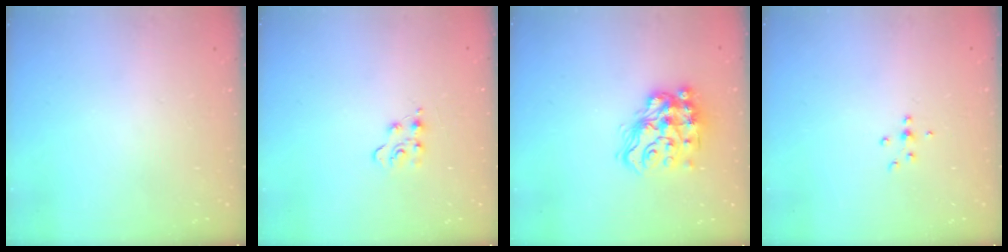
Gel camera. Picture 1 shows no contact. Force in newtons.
{"total": 5.8, "press": 5.8, "slide": 0.6}
{"total": 16.4, "press": 16.4, "slide": 1.0}
{"total": 4.9, "press": 4.8, "slide": 1.1}